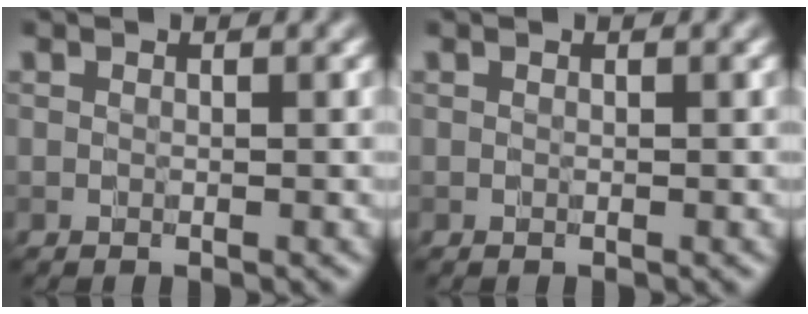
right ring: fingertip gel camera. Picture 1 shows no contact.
{"total": 0.0}